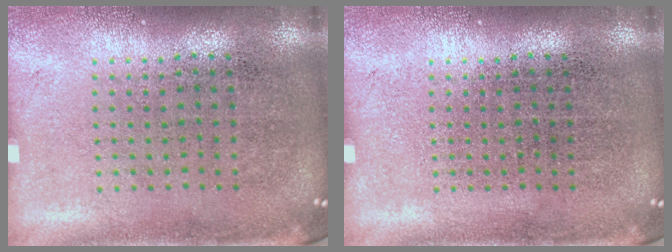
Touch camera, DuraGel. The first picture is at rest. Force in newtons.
{"total": 0.0}